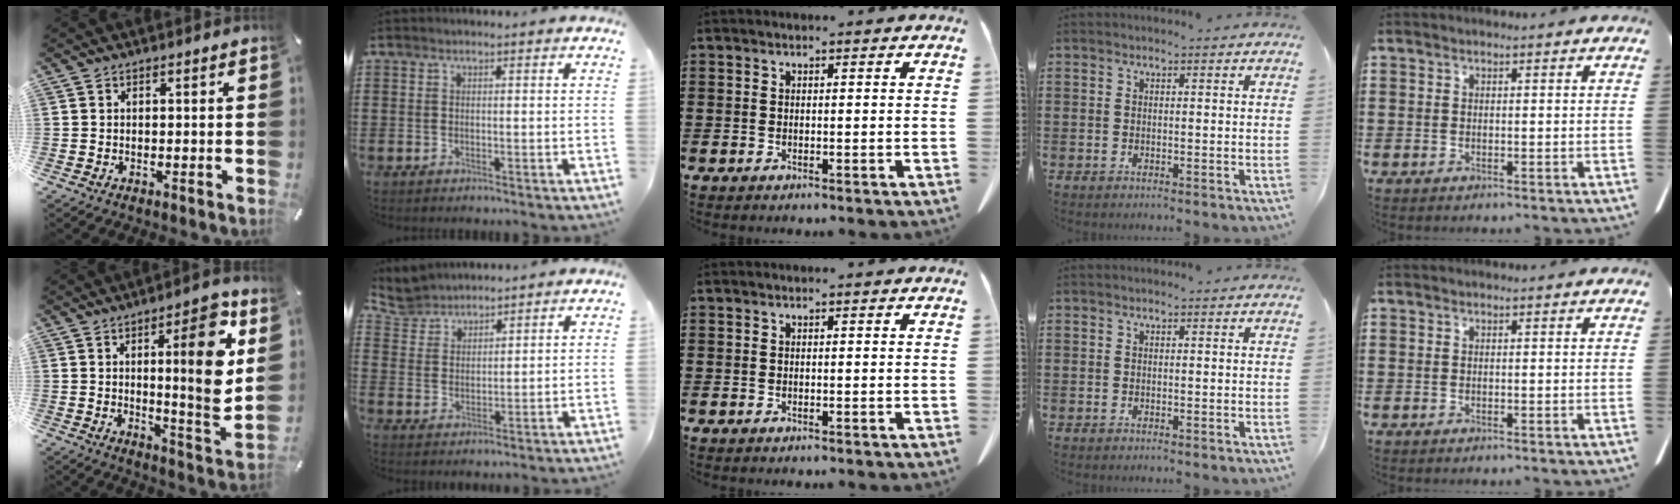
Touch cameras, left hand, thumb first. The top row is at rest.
{"thumb": {"total": 16.6, "force": [4.4, 3.3, 15.6], "torque": [-0.206, -0.028, 0.054]}, "index": {"total": 4.5, "force": [4.3, 1.2, -0.1], "torque": [-0.019, -0.012, 0.081]}}